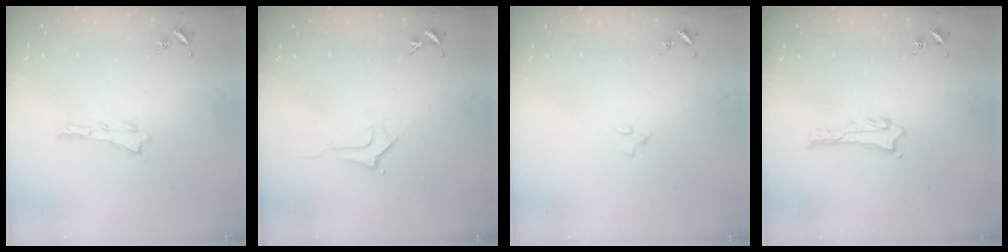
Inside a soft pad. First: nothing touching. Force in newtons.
{"total": 2.8, "press": 2.8, "slide": 0.4}
{"total": 0.9, "press": 0.9, "slide": 0.2}
{"total": 1.1, "press": 1.1, "slide": 0.1}